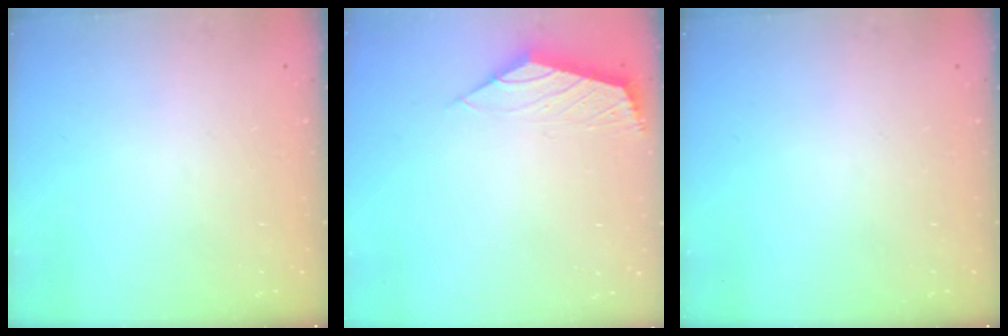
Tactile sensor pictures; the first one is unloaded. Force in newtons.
{"total": 2.4, "press": 2.3, "slide": 0.7}
{"total": 0.0}